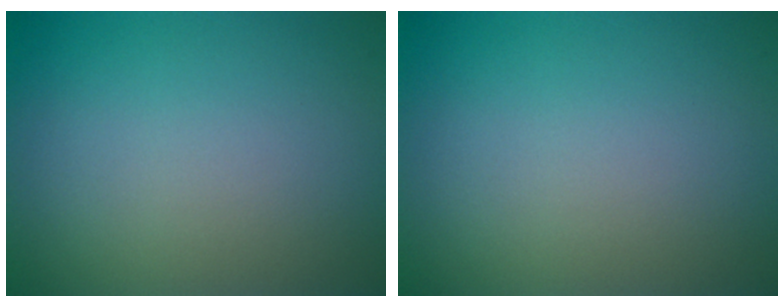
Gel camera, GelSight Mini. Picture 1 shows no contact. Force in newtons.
{"total": 0.0}